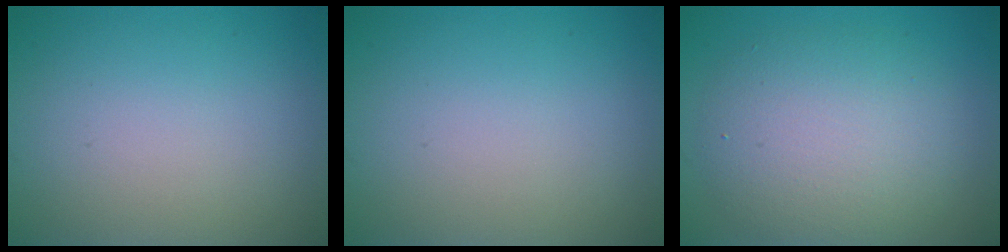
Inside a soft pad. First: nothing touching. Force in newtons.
{"total": 0.0}
{"total": 5.9, "press": 5.9, "slide": 0.4}